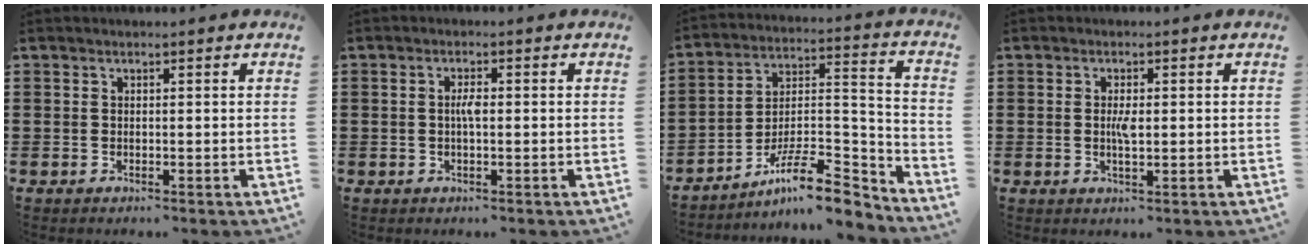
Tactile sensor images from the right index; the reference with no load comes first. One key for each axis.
{"total": 2.3, "fx": -0.1, "fy": 0.6, "fz": 2.2, "tx": -0.042, "ty": 0.002, "tz": -0.003}
{"total": 11.7, "fx": -9.2, "fy": 2.9, "fz": 6.6, "tx": -0.104, "ty": 0.023, "tz": -0.174}
{"total": 2.9, "fx": 0.0, "fy": 0.9, "fz": 2.7, "tx": -0.051, "ty": 0.000, "tz": -0.001}